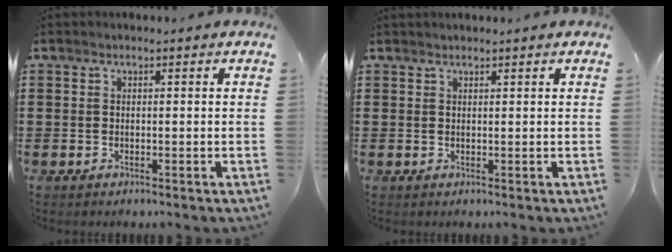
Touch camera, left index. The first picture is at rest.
{"total": 0.6, "force": [0.6, 0.1, 0.1], "torque": [-0.004, -0.001, 0.012]}